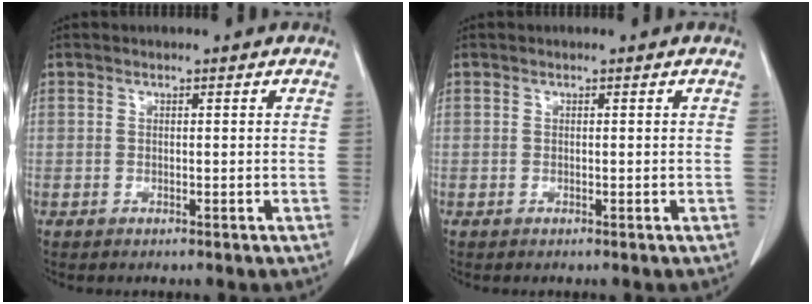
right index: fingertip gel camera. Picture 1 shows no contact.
{"total": 0.0}